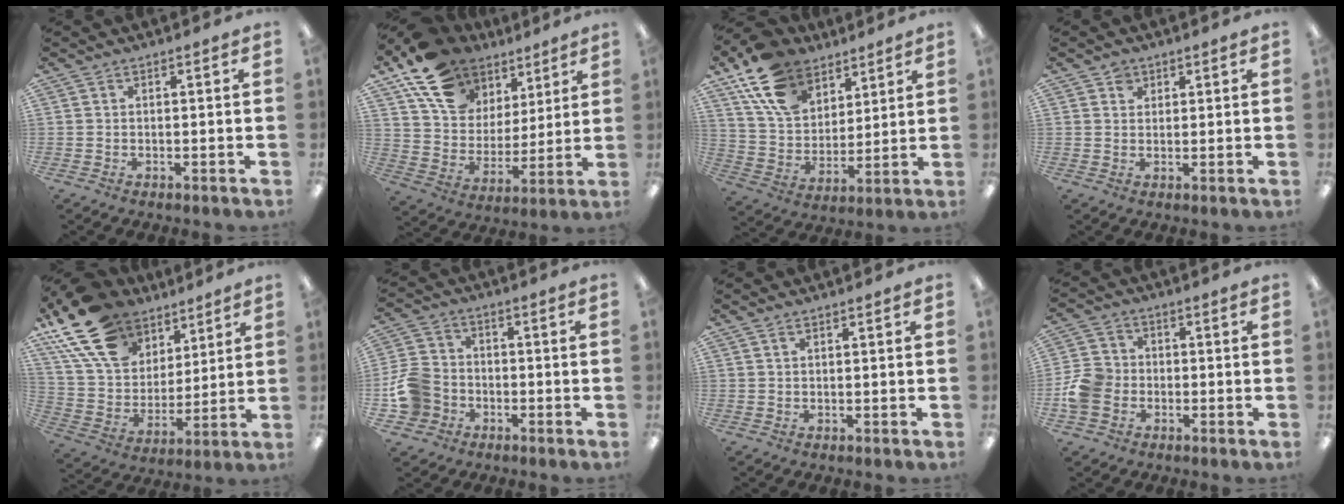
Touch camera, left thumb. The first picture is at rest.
{"total": 17.3, "force": [11.2, 11.3, 6.8], "torque": [-0.128, -0.059, 0.210]}
{"total": 17.0, "force": [10.8, 10.8, 7.4], "torque": [-0.144, -0.046, 0.206]}
{"total": 2.7, "force": [1.6, 2.0, 0.6], "torque": [0.001, -0.006, 0.027]}
{"total": 21.4, "force": [13.5, 13.4, 9.9], "torque": [-0.198, -0.057, 0.256]}
{"total": 10.3, "force": [-3.5, 8.6, 4.6], "torque": [-0.117, 0.037, -0.064]}
{"total": 1.0, "force": [0.6, 0.5, 0.7], "torque": [-0.015, 0.004, 0.010]}
{"total": 7.9, "force": [-1.9, 6.7, 3.7], "torque": [-0.076, 0.021, -0.033]}